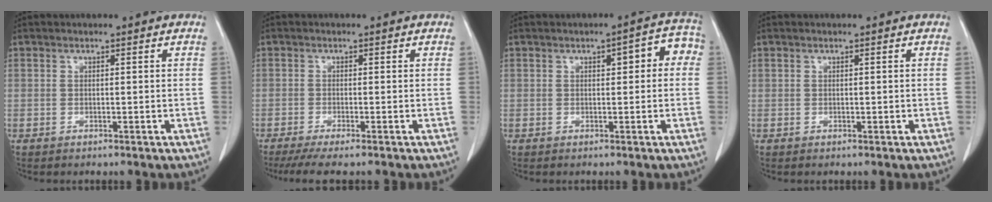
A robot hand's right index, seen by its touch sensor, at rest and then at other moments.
{"total": 5.0, "force": [-4.0, 0.1, 3.0], "torque": [-0.042, -0.011, -0.065]}
{"total": 5.2, "force": [1.1, 2.0, 4.7], "torque": [-0.047, 0.031, 0.007]}
{"total": 0.0}